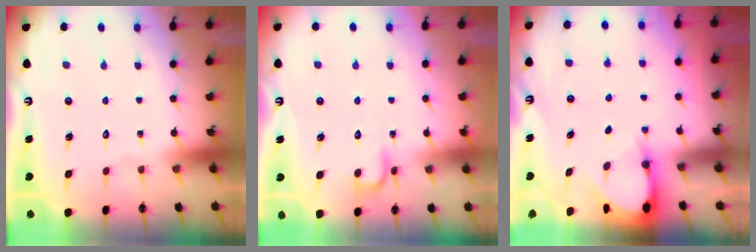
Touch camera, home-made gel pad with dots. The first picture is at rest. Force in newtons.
{"total": 4.0, "press": 3.9, "slide": 0.6}
{"total": 2.9, "press": 2.9, "slide": 0.3}